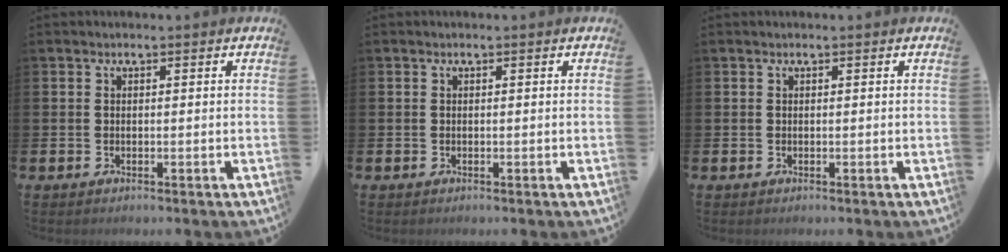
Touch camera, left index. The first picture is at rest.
{"total": 0.0}
{"total": 0.0}